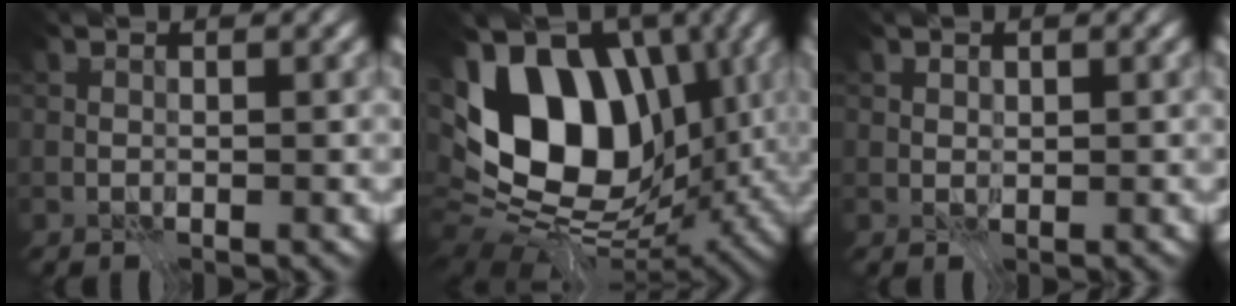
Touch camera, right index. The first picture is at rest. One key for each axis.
{"total": 15.4, "fx": 1.2, "fy": 10.1, "fz": 11.6, "tx": -0.203, "ty": 0.000, "tz": 0.007}
{"total": 0.7, "fx": 0.5, "fy": 0.4, "fz": 0.2, "tx": -0.003, "ty": 0.000, "tz": 0.008}